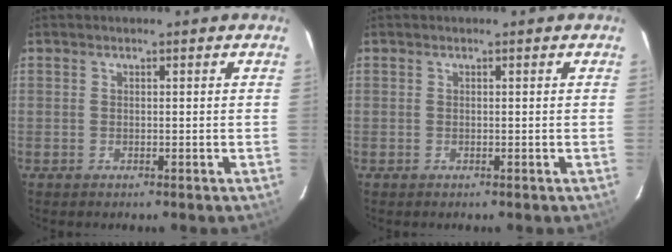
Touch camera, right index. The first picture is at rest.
{"total": 0.0}